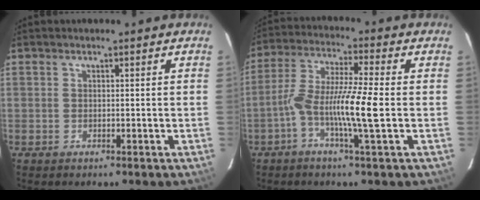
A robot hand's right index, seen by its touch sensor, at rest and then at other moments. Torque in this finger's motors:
{"motor_torque": [0.33, -0.17, 0.36, 0.15]}